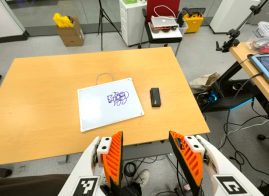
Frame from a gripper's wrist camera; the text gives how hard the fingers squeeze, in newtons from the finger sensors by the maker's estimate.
{"total": 0.0}